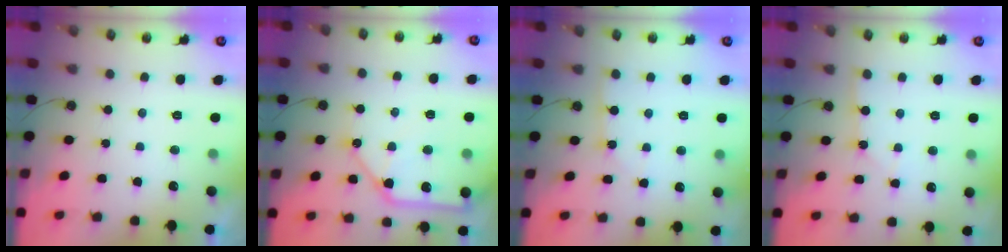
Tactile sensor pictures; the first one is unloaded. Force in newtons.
{"total": 12.9, "press": 12.8, "slide": 1.6}
{"total": 2.6, "press": 2.6, "slide": 0.3}
{"total": 1.5, "press": 1.5, "slide": 0.2}